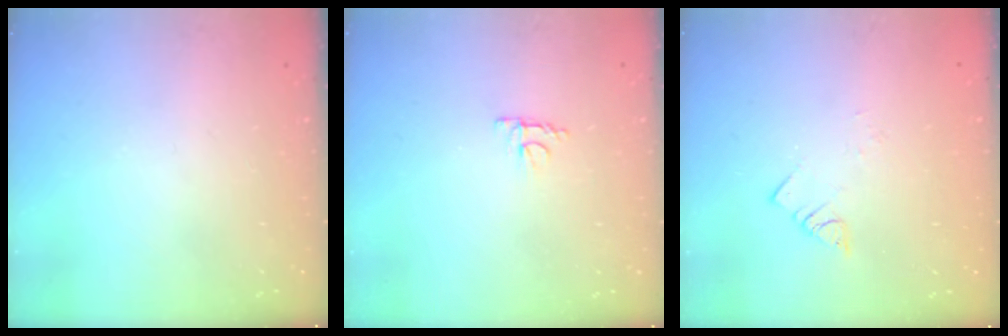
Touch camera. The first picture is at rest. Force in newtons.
{"total": 4.1, "press": 4.0, "slide": 0.7}
{"total": 2.8, "press": 2.8, "slide": 0.3}